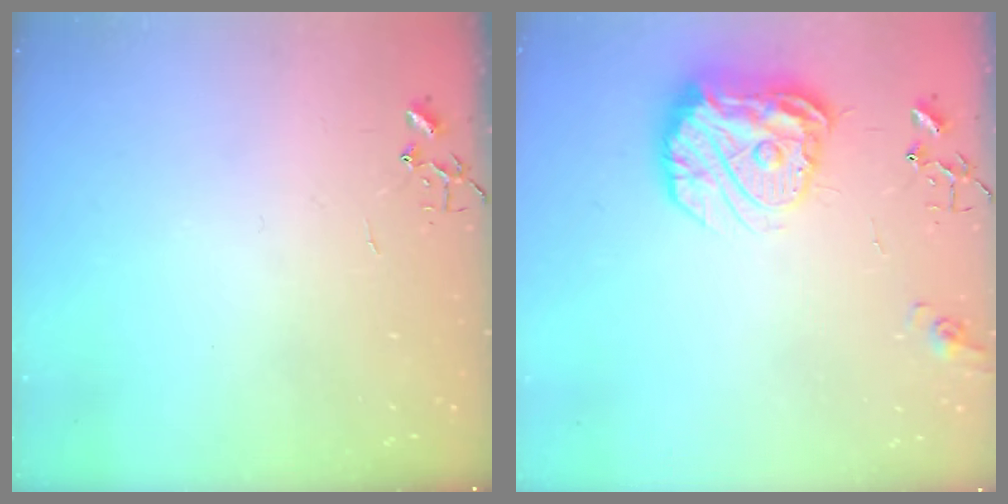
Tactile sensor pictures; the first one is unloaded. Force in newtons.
{"total": 16.7, "press": 16.6, "slide": 1.2}